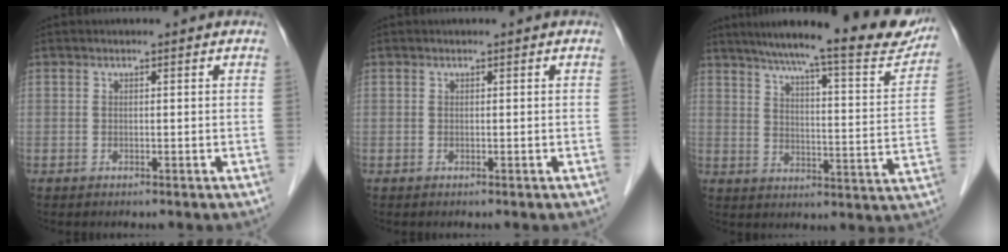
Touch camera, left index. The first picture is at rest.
{"total": 0.0}
{"total": 22.9, "force": [19.6, 2.4, 11.5], "torque": [-0.168, -0.027, 0.248]}